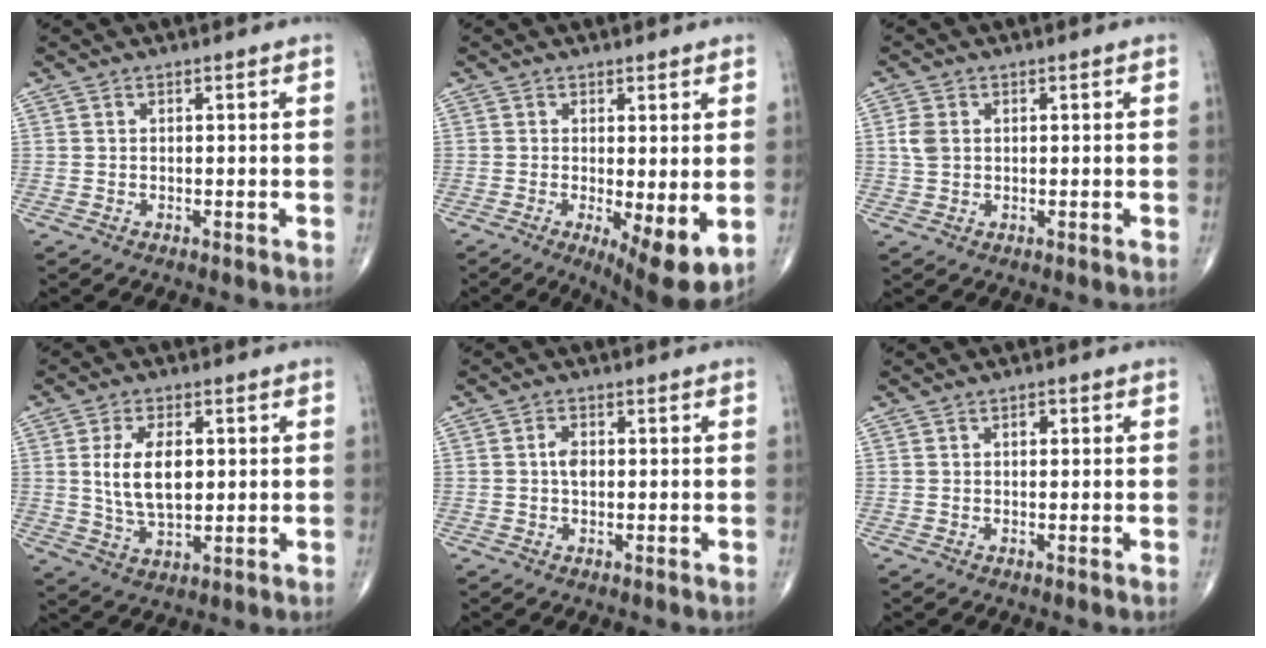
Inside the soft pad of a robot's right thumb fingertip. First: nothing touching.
{"total": 9.0, "force": [-1.4, 2.8, 8.5], "torque": [-0.125, -0.028, -0.015]}
{"total": 3.1, "force": [0.5, 2.2, 2.1], "torque": [-0.051, 0.004, 0.011]}
{"total": 9.7, "force": [1.3, 5.2, 8.1], "torque": [-0.144, -0.009, 0.032]}
{"total": 2.4, "force": [0.1, 1.5, 1.8], "torque": [-0.032, 0.002, -0.002]}
{"total": 1.1, "force": [0.3, 0.7, 0.8], "torque": [-0.008, 0.002, 0.004]}